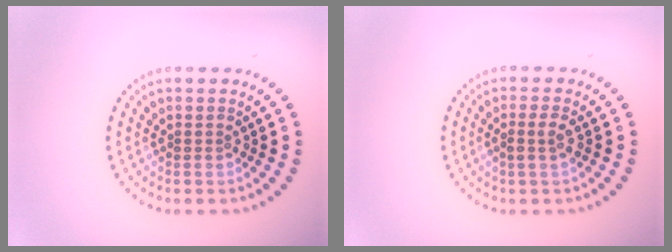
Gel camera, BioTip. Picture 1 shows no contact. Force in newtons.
{"total": 1.4, "press": 1.3, "slide": 0.7}